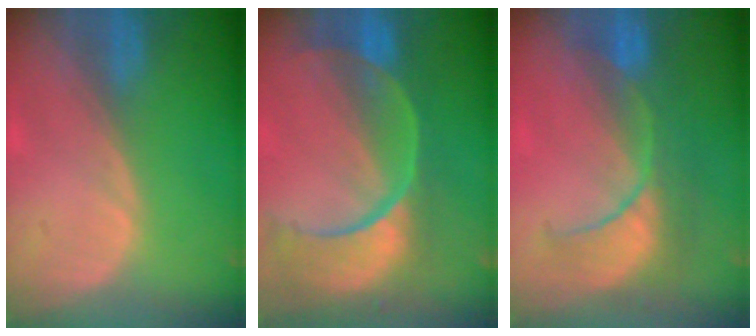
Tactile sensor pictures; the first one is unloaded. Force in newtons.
{"total": 12.3, "press": 9.9, "slide": 7.3}
{"total": 8.1, "press": 8.1, "slide": 0.7}